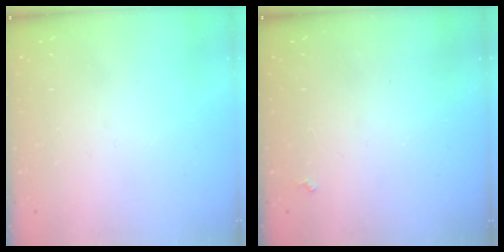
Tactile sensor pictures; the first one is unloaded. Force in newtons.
{"total": 1.9, "press": 1.9, "slide": 0.3}